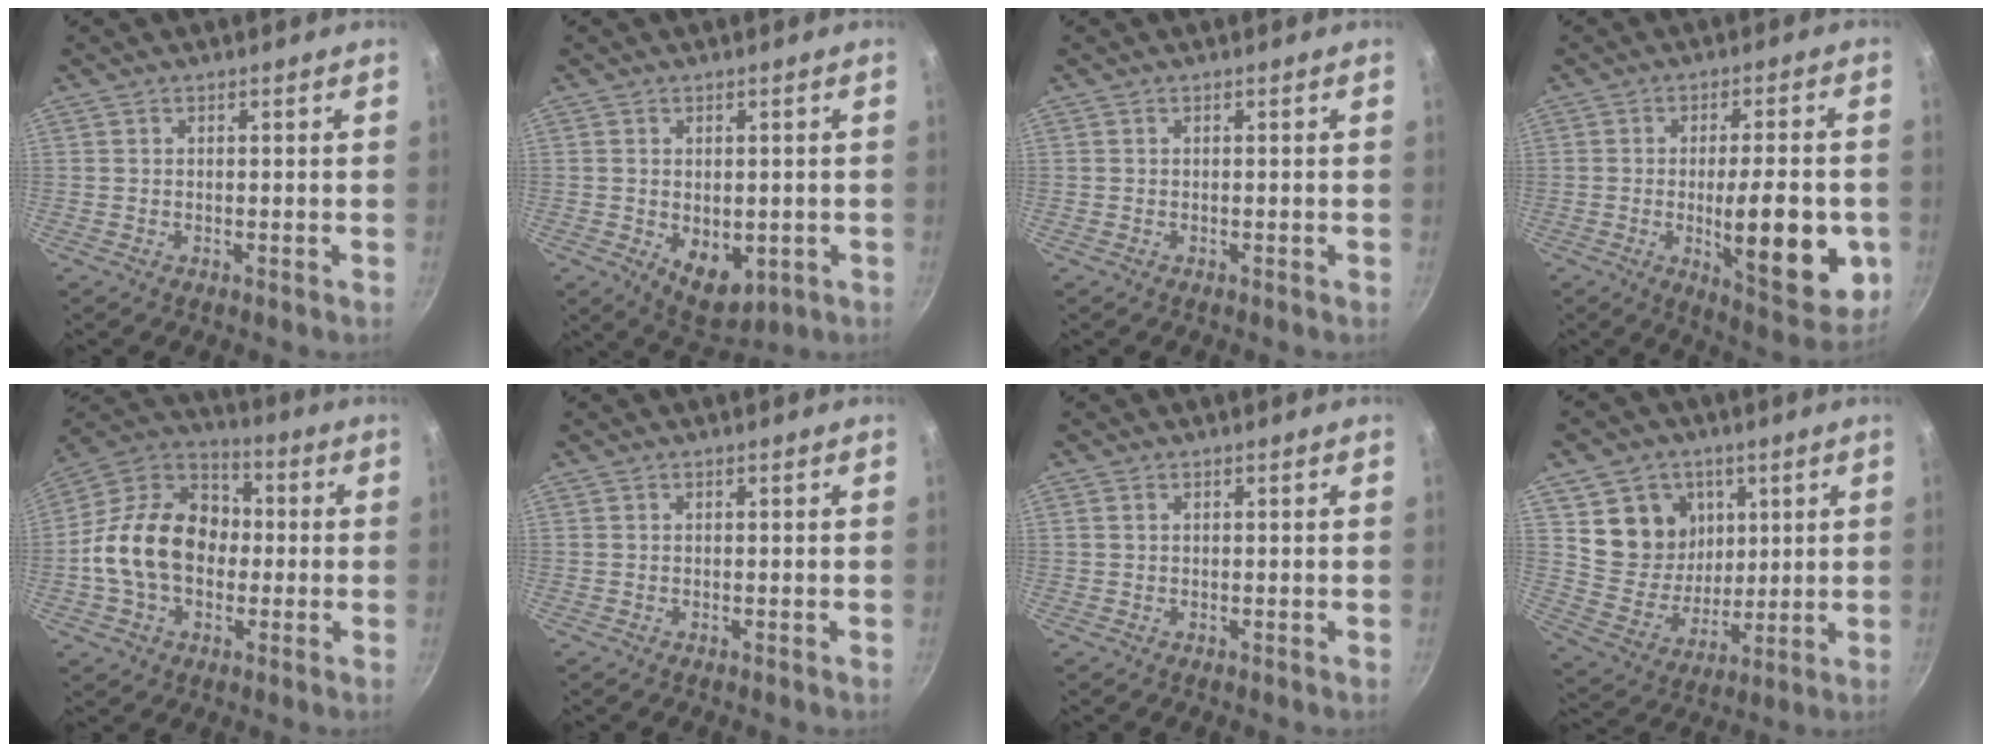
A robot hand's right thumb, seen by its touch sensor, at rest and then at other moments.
{"total": 8.0, "force": [-1.4, 5.3, 5.9], "torque": [-0.067, -0.012, -0.004]}
{"total": 0.0}
{"total": 17.7, "force": [-3.4, 5.6, 16.5], "torque": [-0.205, -0.009, -0.041]}
{"total": 18.3, "force": [-1.3, 13.5, 12.4], "torque": [-0.178, 0.041, -0.040]}
{"total": 0.0}
{"total": 0.6, "force": [0.2, 0.4, 0.4], "torque": [-0.007, 0.002, 0.004]}
{"total": 13.2, "force": [4.9, 11.4, 4.5], "torque": [-0.036, -0.032, 0.097]}